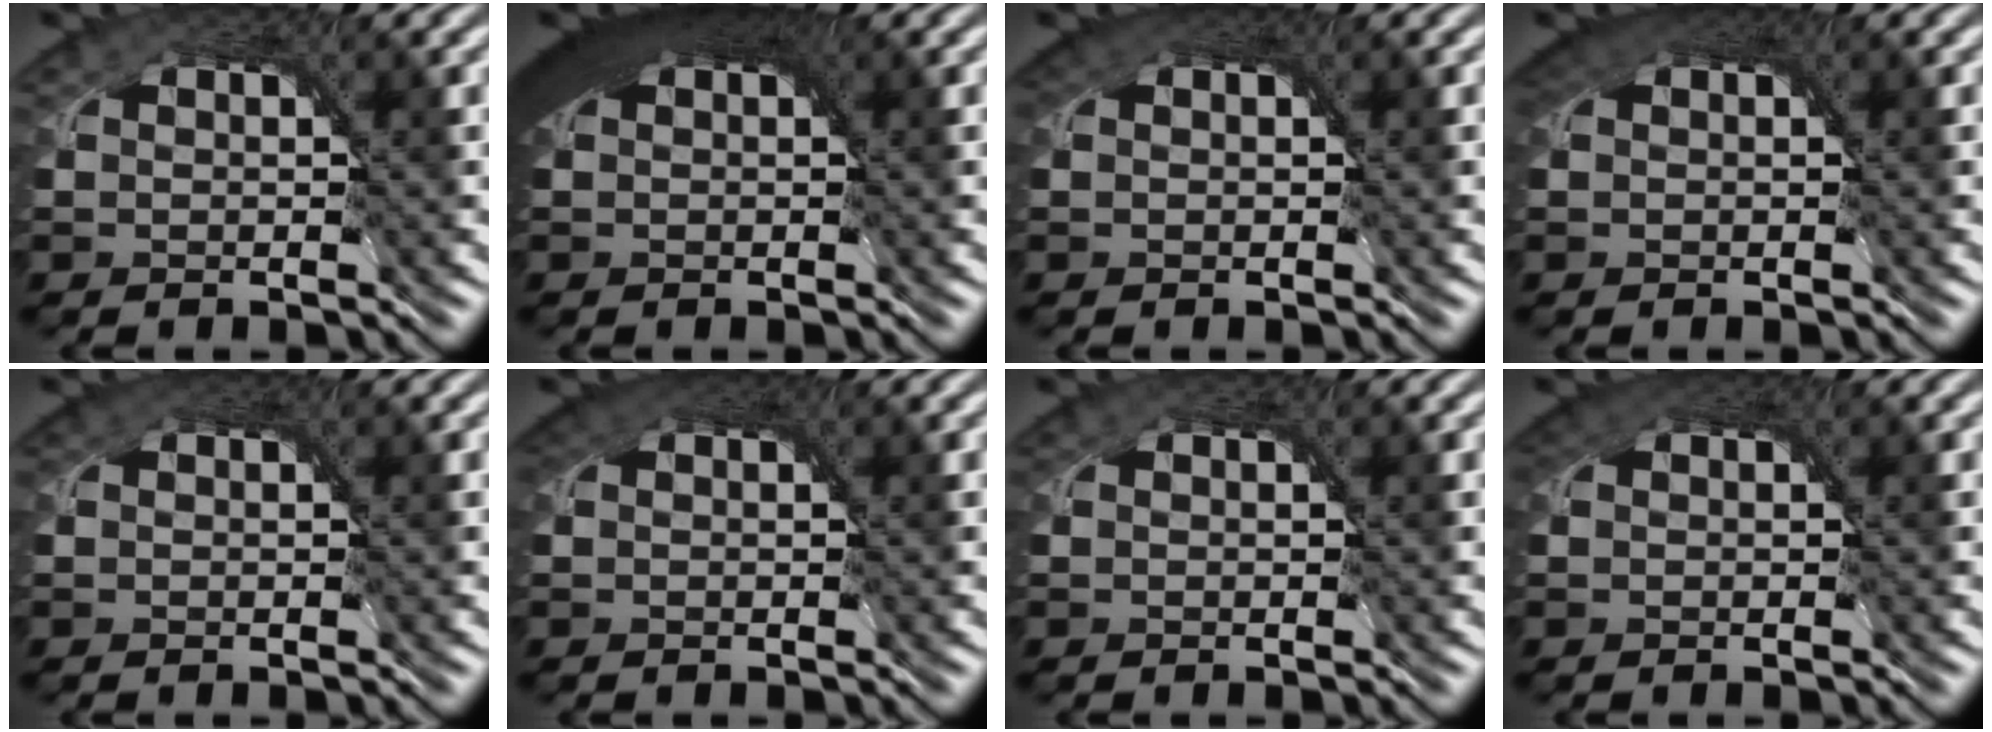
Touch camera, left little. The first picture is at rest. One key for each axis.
{"total": 7.1, "fx": 2.9, "fy": 3.4, "fz": 5.6, "tx": -0.086, "ty": 0.019, "tz": 0.031}
{"total": 2.9, "fx": 1.4, "fy": 1.9, "fz": 1.6, "tx": -0.032, "ty": 0.006, "tz": 0.015}
{"total": 3.5, "fx": 1.9, "fy": 2.0, "fz": 2.2, "tx": -0.041, "ty": 0.008, "tz": 0.021}
{"total": 1.1, "fx": 0.5, "fy": 0.8, "fz": 0.6, "tx": -0.012, "ty": 0.003, "tz": 0.005}
{"total": 3.2, "fx": 1.5, "fy": 2.0, "fz": 1.9, "tx": -0.039, "ty": 0.006, "tz": 0.017}
{"total": 0.6, "fx": 0.2, "fy": 0.4, "fz": 0.3, "tx": -0.009, "ty": 0.000, "tz": 0.003}
{"total": 2.6, "fx": 1.2, "fy": 1.8, "fz": 1.5, "tx": -0.037, "ty": 0.004, "tz": 0.012}